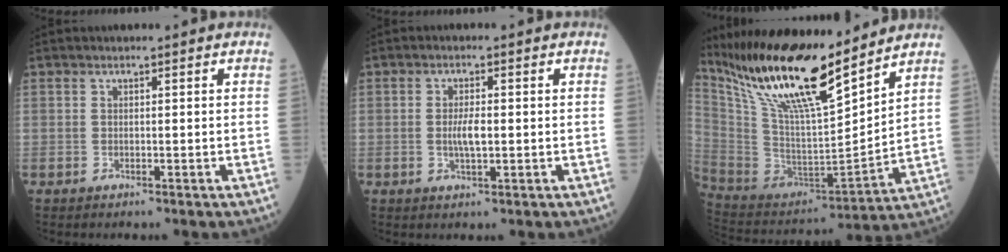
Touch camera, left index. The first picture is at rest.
{"total": 3.2, "force": [-0.2, 0.7, 3.1], "torque": [-0.064, -0.002, -0.003]}
{"total": 20.7, "force": [16.2, 2.6, 12.6], "torque": [-0.239, -0.005, 0.304]}